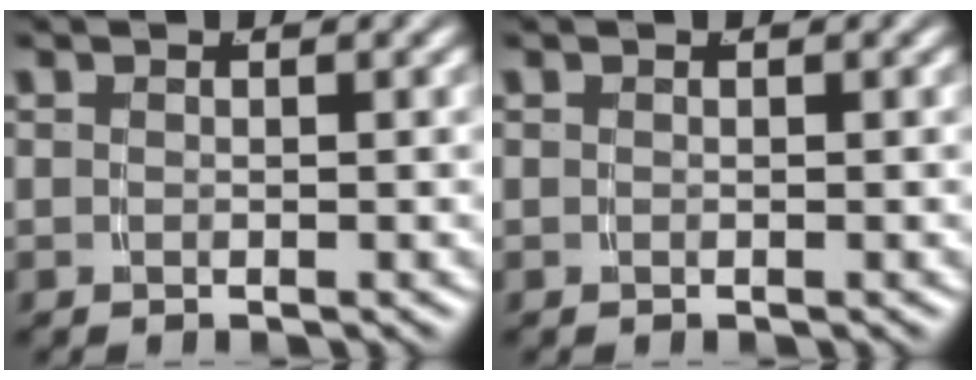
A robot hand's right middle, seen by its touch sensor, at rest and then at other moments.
{"total": 0.0}